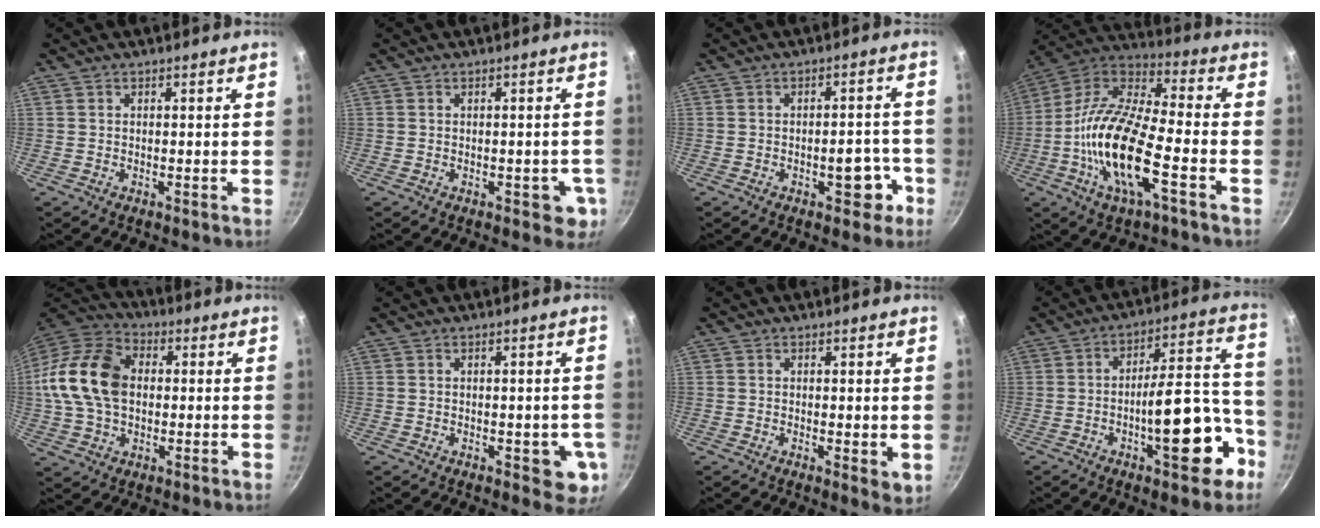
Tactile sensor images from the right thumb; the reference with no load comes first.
{"total": 4.2, "force": [-1.1, 2.6, 3.2], "torque": [-0.011, 0.008, -0.013]}
{"total": 6.4, "force": [-2.8, 3.3, 4.7], "torque": [-0.026, 0.028, -0.032]}
{"total": 20.0, "force": [-5.8, 7.0, 17.8], "torque": [-0.344, 0.035, -0.132]}
{"total": 18.7, "force": [1.2, 13.2, 13.2], "torque": [-0.244, 0.032, 0.010]}
{"total": 6.0, "force": [-1.1, 3.2, 5.0], "torque": [-0.036, -0.002, -0.012]}
{"total": 2.7, "force": [0.3, 1.2, 2.5], "torque": [-0.034, -0.009, 0.003]}
{"total": 17.4, "force": [-6.7, 6.5, 14.6], "torque": [-0.170, 0.059, -0.099]}